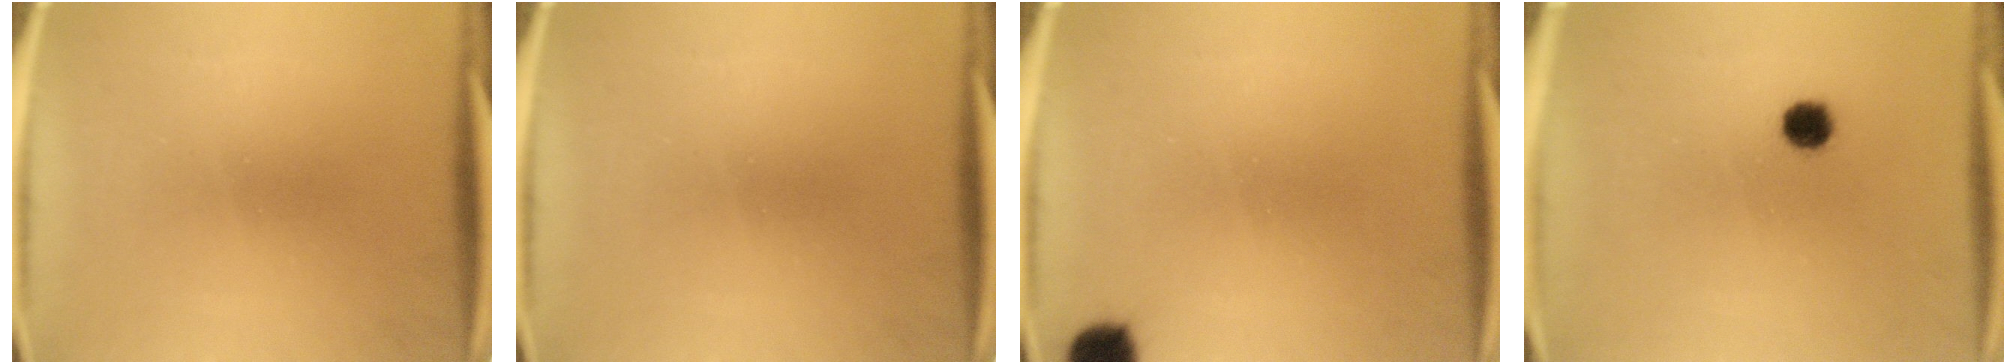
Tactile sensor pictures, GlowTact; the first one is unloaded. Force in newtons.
{"total": 0.0}
{"total": 5.1}
{"total": 3.7}